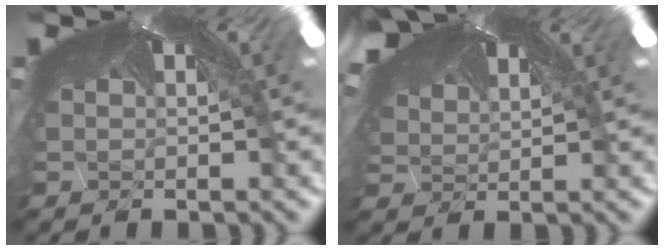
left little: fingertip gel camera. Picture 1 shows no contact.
{"total": 1.6, "force": [-1.5, -0.5, -0.6], "torque": [-0.006, -0.019, -0.009]}